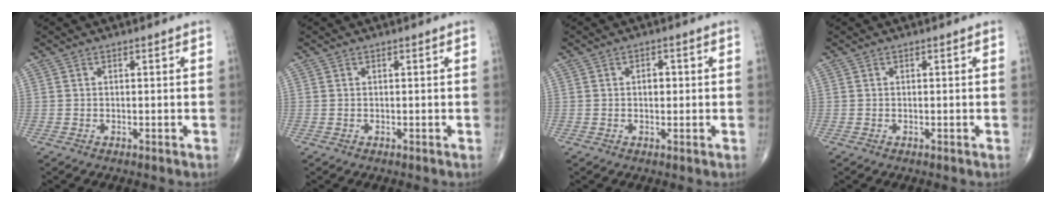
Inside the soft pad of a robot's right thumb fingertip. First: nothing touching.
{"total": 0.0}
{"total": 2.1, "force": [0.2, 1.4, 1.5], "torque": [-0.015, 0.007, 0.001]}
{"total": 0.0}